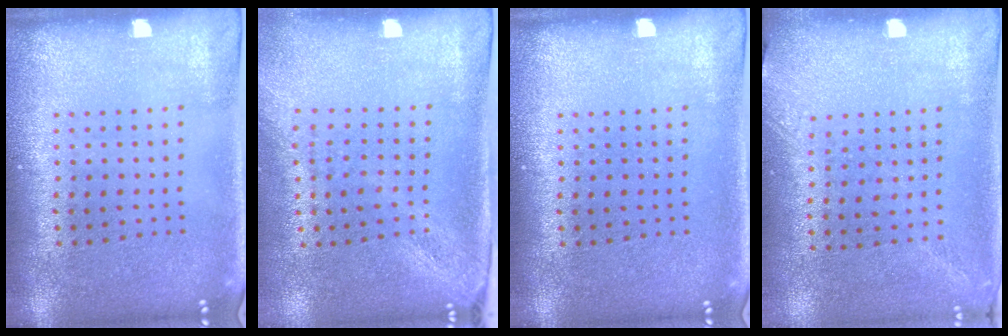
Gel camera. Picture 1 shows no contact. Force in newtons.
{"total": 2.1, "press": 1.7, "slide": 1.3}
{"total": 0.0}
{"total": 1.3, "press": 1.0, "slide": 0.9}